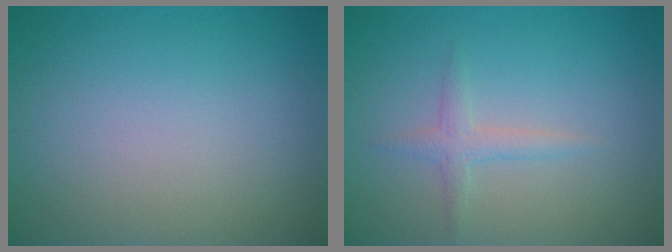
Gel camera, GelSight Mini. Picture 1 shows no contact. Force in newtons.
{"total": 1.5, "press": 1.5, "slide": 0.1}